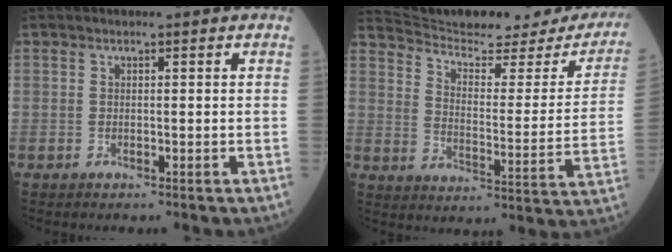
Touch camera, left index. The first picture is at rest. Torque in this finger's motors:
{"motor_torque": [-0.37, -1.30, 0.33, 0.04]}